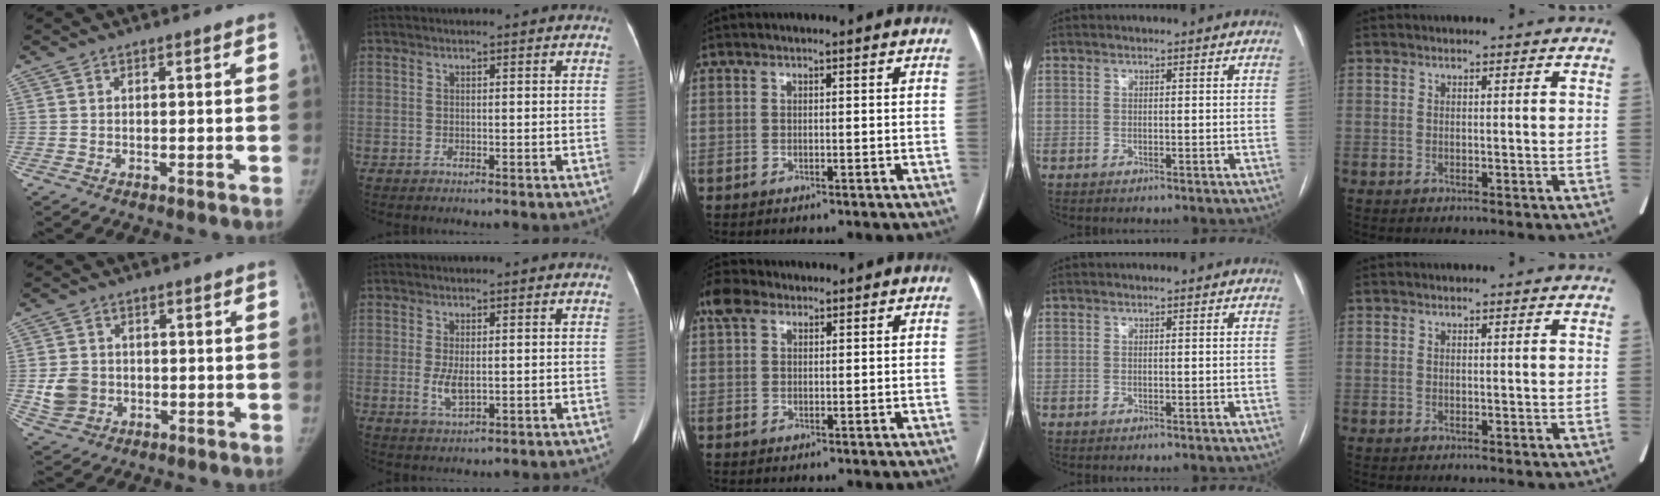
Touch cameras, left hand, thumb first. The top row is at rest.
{"thumb": {"total": 6.0, "force": [-0.8, 5.3, 2.7], "torque": [-0.039, 0.007, -0.008]}, "index": {"total": 3.5, "force": [-0.3, 1.3, 3.2], "torque": [-0.065, -0.007, 0.001]}, "middle": {"total": 3.9, "force": [2.3, 2.4, 2.1], "torque": [-0.051, 0.028, 0.049]}}